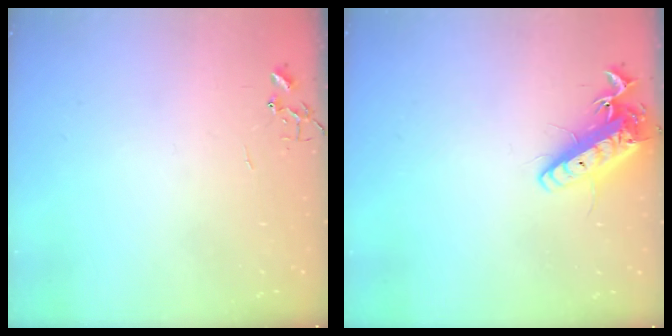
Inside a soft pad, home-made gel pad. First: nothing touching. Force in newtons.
{"total": 14.5, "press": 14.2, "slide": 2.8}